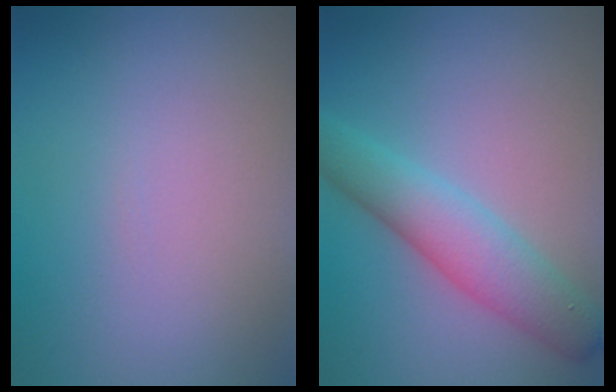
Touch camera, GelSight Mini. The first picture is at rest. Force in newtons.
{"total": 5.1, "press": 5.1, "slide": 0.2}